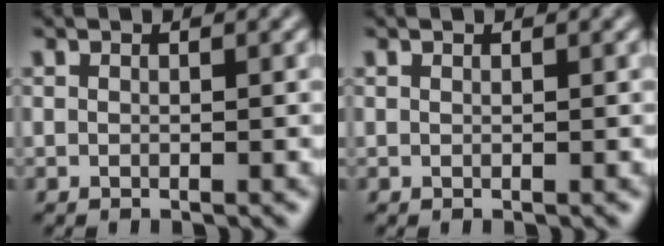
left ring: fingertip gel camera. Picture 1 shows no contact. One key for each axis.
{"total": 0.0}